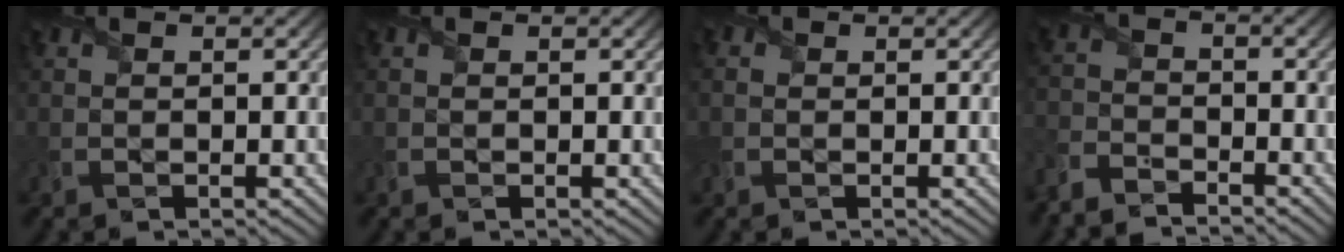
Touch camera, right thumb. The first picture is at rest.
{"total": 0.0}
{"total": 1.3, "force": [0.0, 1.3, 0.4], "torque": [-0.021, 0.002, -0.003]}
{"total": 4.8, "force": [-4.6, 0.9, 0.9], "torque": [-0.027, -0.009, -0.109]}